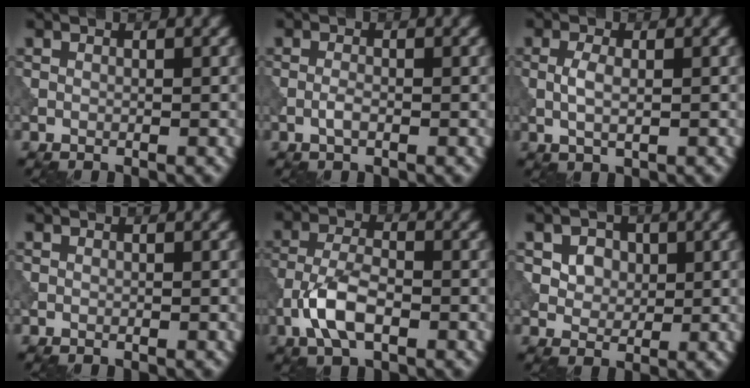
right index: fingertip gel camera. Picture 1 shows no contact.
{"total": 1.1, "force": [-0.5, 0.4, 1.0], "torque": [-0.023, 0.000, -0.012]}
{"total": 2.1, "force": [-0.2, 0.9, 1.9], "torque": [-0.042, -0.001, -0.003]}
{"total": 0.0}
{"total": 4.8, "force": [-2.0, 2.2, 3.8], "torque": [-0.076, 0.004, -0.045]}
{"total": 5.0, "force": [2.2, 3.7, 2.6], "torque": [-0.055, 0.012, 0.030]}